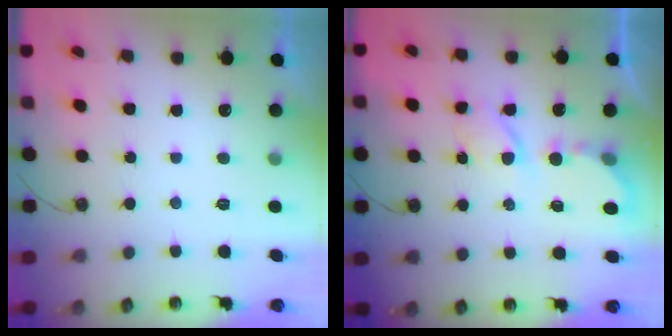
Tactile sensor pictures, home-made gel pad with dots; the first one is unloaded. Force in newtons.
{"total": 6.0, "press": 6.0, "slide": 0.5}